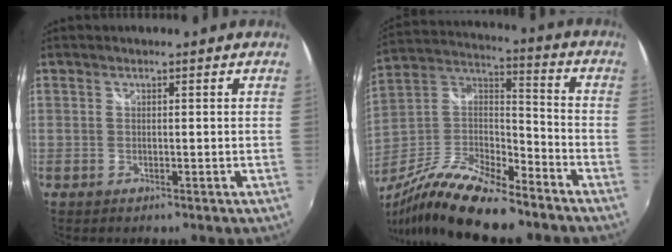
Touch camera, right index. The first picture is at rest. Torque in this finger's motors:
{"motor_torque": [1.09, -1.05, 0.33, 0.06]}